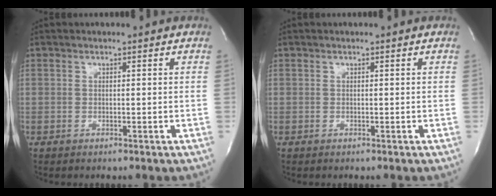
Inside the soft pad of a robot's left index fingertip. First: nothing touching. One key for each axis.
{"total": 0.0}